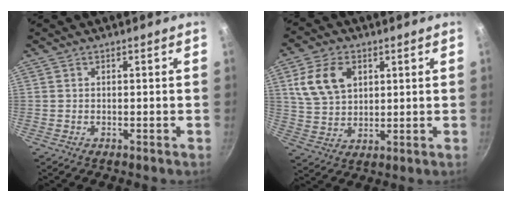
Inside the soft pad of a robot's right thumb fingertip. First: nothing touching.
{"total": 10.8, "force": [3.8, 7.4, 6.9], "torque": [-0.113, -0.008, 0.075]}